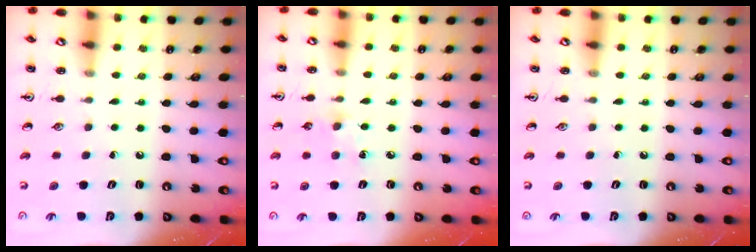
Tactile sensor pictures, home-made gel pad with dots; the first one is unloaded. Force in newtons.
{"total": 6.9, "press": 6.8, "slide": 0.7}
{"total": 0.0}